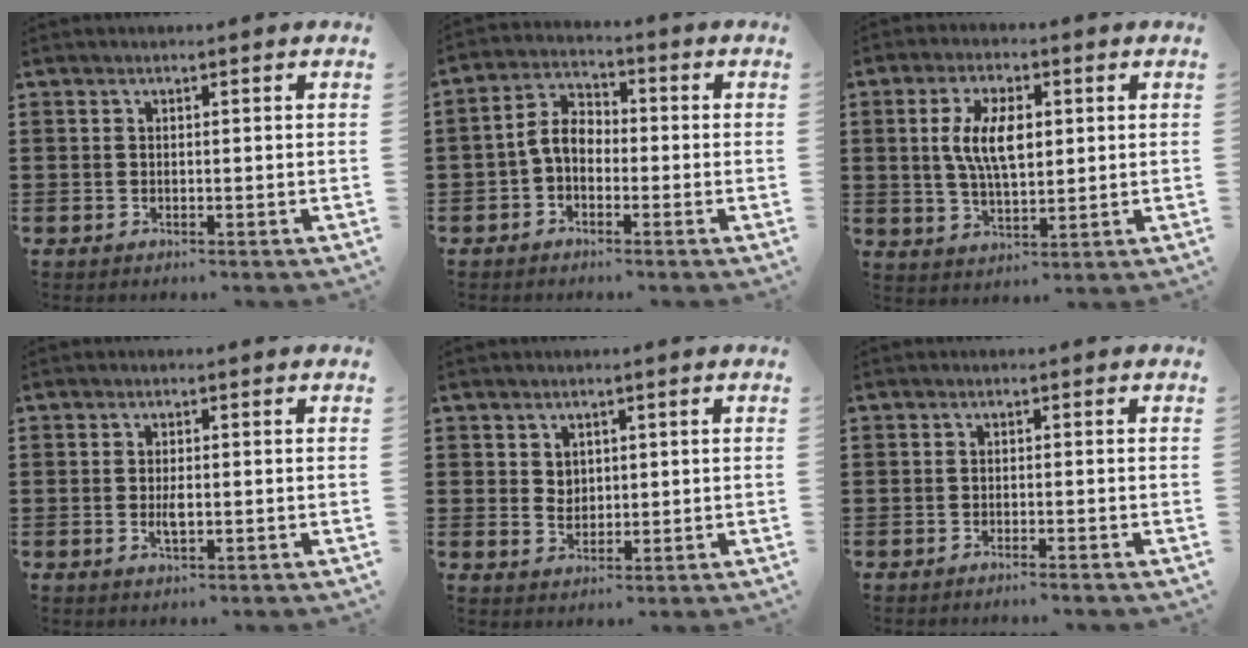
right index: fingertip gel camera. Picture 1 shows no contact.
{"total": 4.7, "force": [-1.2, 3.0, 3.4], "torque": [-0.088, 0.007, -0.030]}
{"total": 8.0, "force": [1.4, 3.6, 7.1], "torque": [-0.148, 0.009, 0.021]}
{"total": 2.4, "force": [-0.2, 0.9, 2.2], "torque": [-0.041, 0.000, -0.004]}
{"total": 2.4, "force": [1.1, 2.0, 0.7], "torque": [-0.014, 0.007, 0.017]}
{"total": 0.9, "force": [-0.8, -0.3, 0.3], "torque": [-0.006, -0.001, -0.016]}